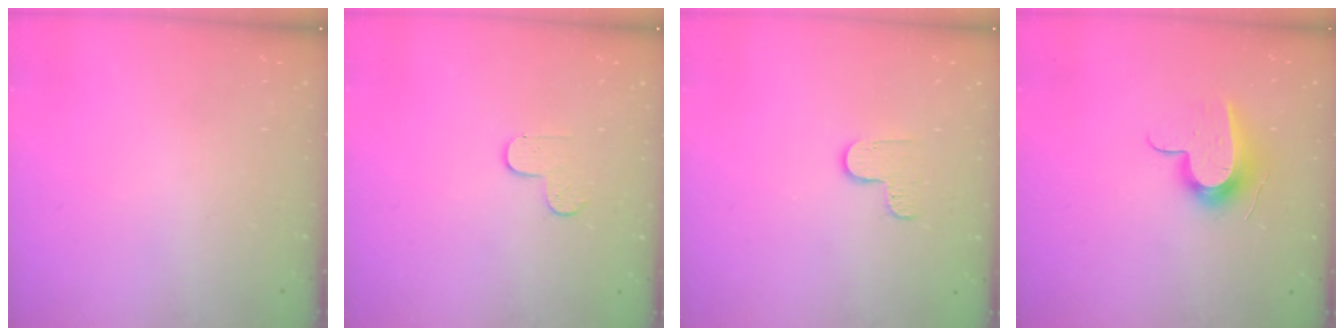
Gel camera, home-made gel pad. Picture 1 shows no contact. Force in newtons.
{"total": 3.7, "press": 3.6, "slide": 0.4}
{"total": 5.4, "press": 5.4, "slide": 0.5}
{"total": 12.4, "press": 12.4, "slide": 0.4}